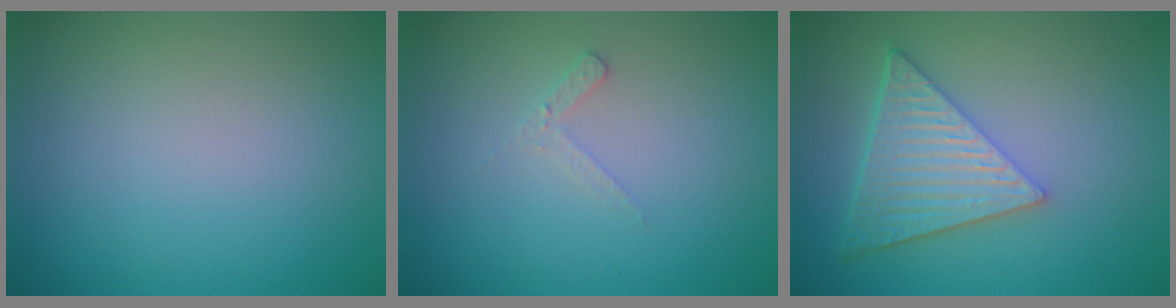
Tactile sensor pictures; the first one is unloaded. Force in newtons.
{"total": 1.2, "press": 1.1, "slide": 0.3}
{"total": 6.9, "press": 4.9, "slide": 4.8}